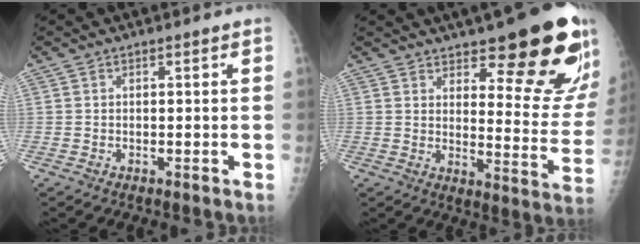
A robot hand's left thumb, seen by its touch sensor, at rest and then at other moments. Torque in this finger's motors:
{"motor_torque": [0.42, 0.55, -0.11, -0.28, 0.15]}